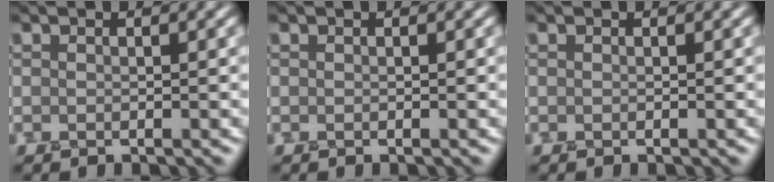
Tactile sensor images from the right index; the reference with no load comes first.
{"total": 0.0}
{"total": 0.0}